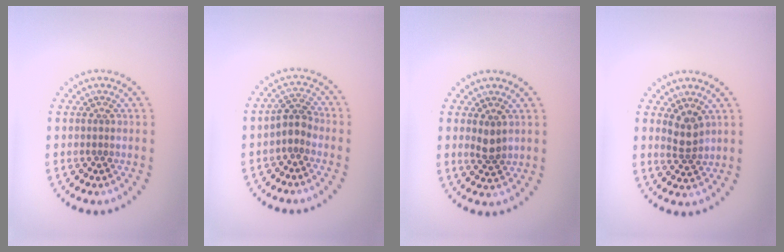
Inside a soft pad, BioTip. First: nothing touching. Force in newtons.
{"total": 1.9, "press": 1.6, "slide": 1.1}
{"total": 1.5, "press": 1.4, "slide": 0.5}
{"total": 2.0, "press": 1.6, "slide": 1.1}